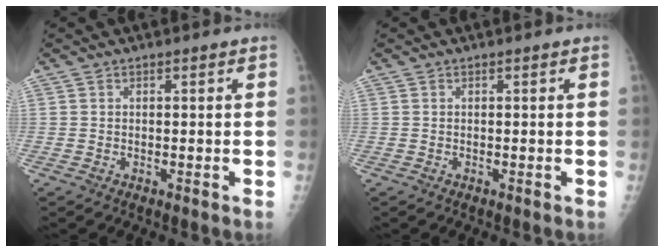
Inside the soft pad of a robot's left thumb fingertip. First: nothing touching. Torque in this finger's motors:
{"motor_torque": [0.00, 0.00, -0.01, -0.01, 0.00]}